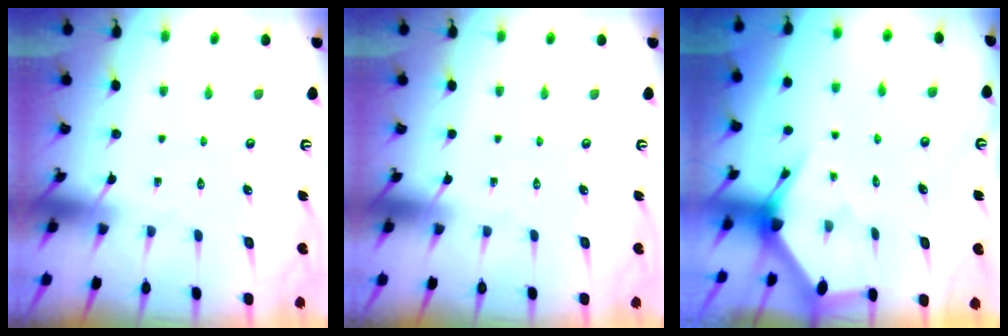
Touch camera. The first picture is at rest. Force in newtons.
{"total": 0.0}
{"total": 2.6, "press": 2.6, "slide": 0.1}